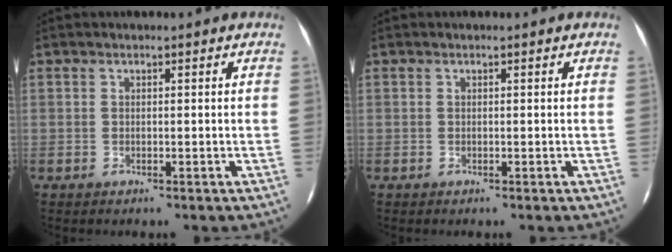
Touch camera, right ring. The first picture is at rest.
{"total": 0.0}